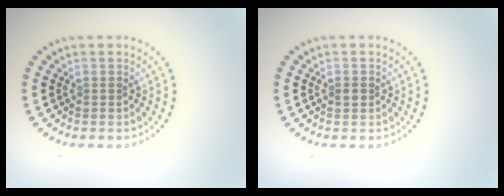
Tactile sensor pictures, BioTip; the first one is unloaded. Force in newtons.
{"total": 0.8, "press": 0.8, "slide": 0.0}